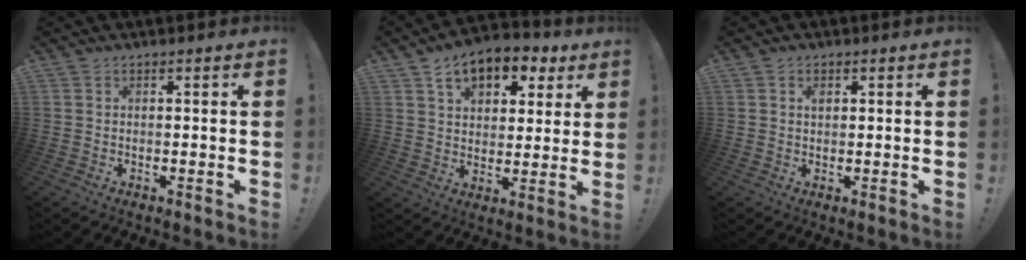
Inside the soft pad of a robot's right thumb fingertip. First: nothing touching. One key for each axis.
{"total": 11.6, "fx": 6.4, "fy": 7.3, "fz": 6.3, "tx": -0.087, "ty": -0.036, "tz": 0.115}
{"total": 1.2, "fx": 0.4, "fy": 0.9, "fz": 0.7, "tx": -0.001, "ty": -0.002, "tz": 0.005}